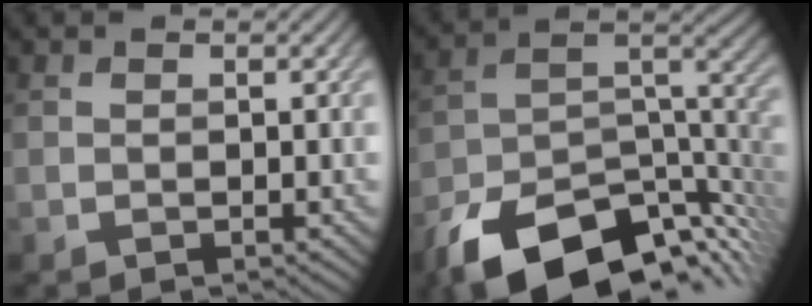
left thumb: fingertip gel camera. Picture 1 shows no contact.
{"total": 16.0, "force": [-10.9, 6.9, 9.4], "torque": [-0.187, -0.036, -0.166]}